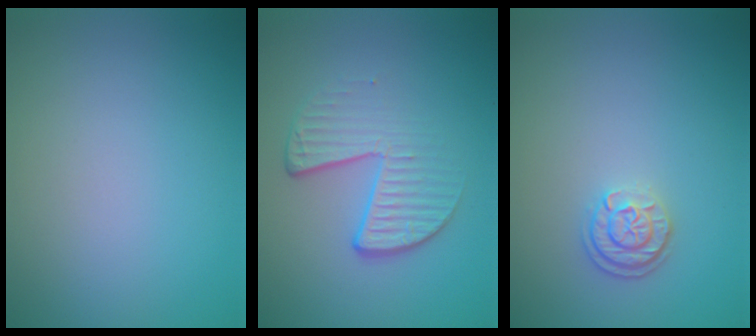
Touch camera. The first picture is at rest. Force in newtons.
{"total": 4.1, "press": 2.6, "slide": 3.2}
{"total": 1.8, "press": 1.5, "slide": 0.9}